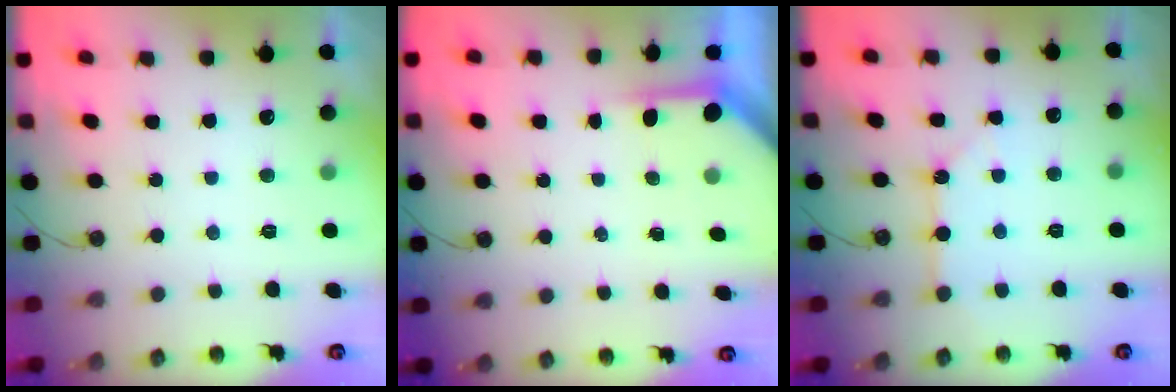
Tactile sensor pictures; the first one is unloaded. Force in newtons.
{"total": 3.6, "press": 3.6, "slide": 0.3}
{"total": 2.5, "press": 2.5, "slide": 0.2}